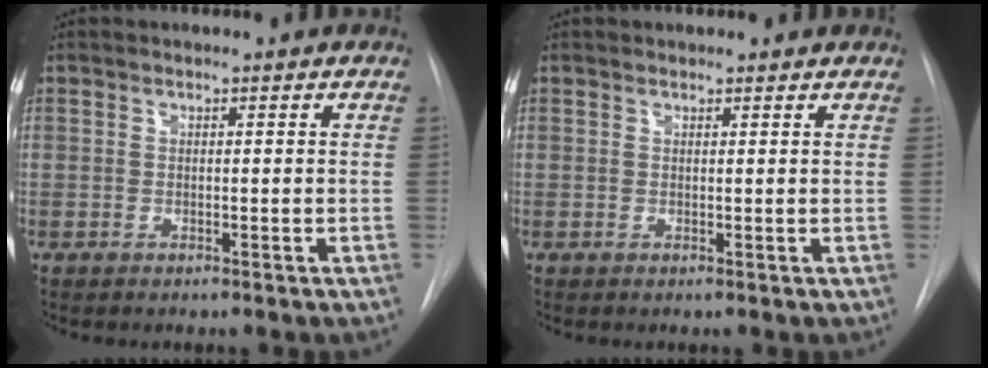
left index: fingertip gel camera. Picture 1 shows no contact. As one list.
[{"total": 2.3, "force": [2.2, 0.5, 0.4], "torque": [-0.010, 0.019, 0.026]}]